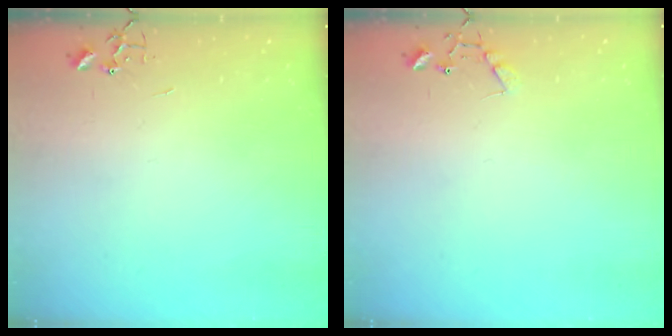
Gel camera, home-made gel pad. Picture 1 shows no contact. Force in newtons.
{"total": 6.8, "press": 6.8, "slide": 0.5}